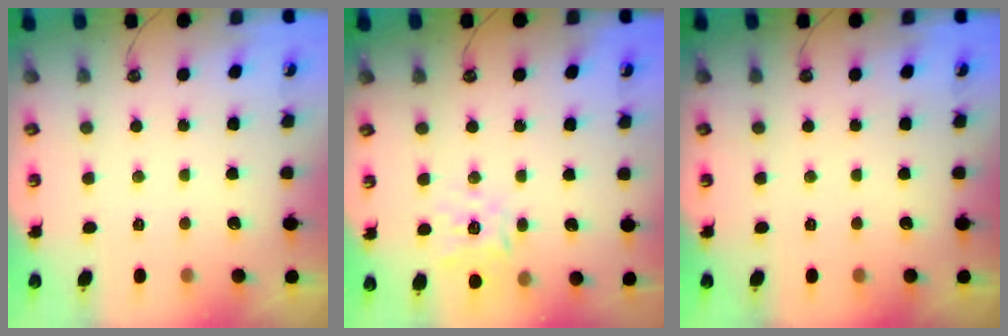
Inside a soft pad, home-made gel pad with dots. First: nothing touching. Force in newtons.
{"total": 13.5, "press": 13.4, "slide": 1.7}
{"total": 0.0}